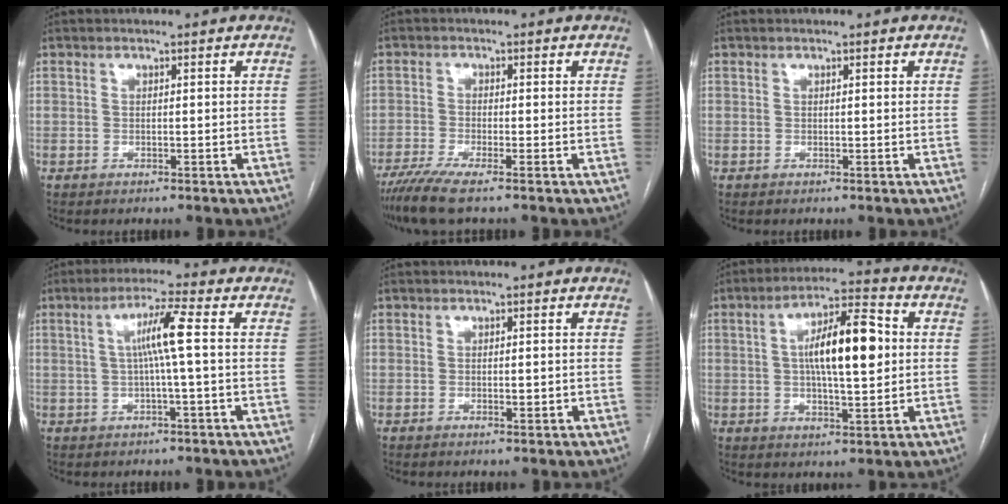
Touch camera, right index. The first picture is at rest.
{"total": 5.4, "force": [-4.1, -0.3, 3.5], "torque": [-0.066, -0.017, -0.079]}
{"total": 0.0}
{"total": 6.0, "force": [0.6, -0.7, 5.9], "torque": [-0.107, 0.010, 0.014]}
{"total": 1.2, "force": [-0.2, 0.3, 1.2], "torque": [-0.020, -0.002, 0.000]}
{"total": 12.5, "force": [1.7, 3.1, 12.0], "torque": [-0.207, 0.024, 0.024]}